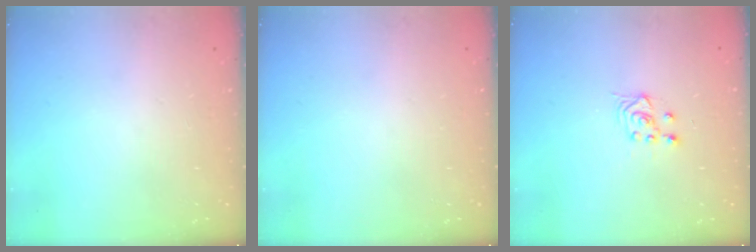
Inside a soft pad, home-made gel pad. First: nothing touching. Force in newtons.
{"total": 0.0}
{"total": 3.3, "press": 2.9, "slide": 1.5}